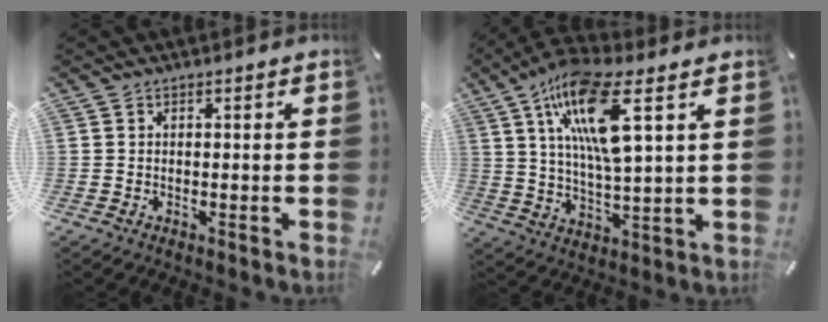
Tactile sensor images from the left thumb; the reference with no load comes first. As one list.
[{"total": 16.1, "force": [7.6, 4.2, 13.6], "torque": [-0.275, -0.019, 0.121]}]